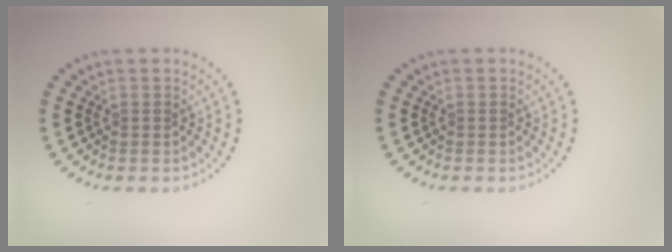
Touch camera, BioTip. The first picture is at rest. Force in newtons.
{"total": 0.0}